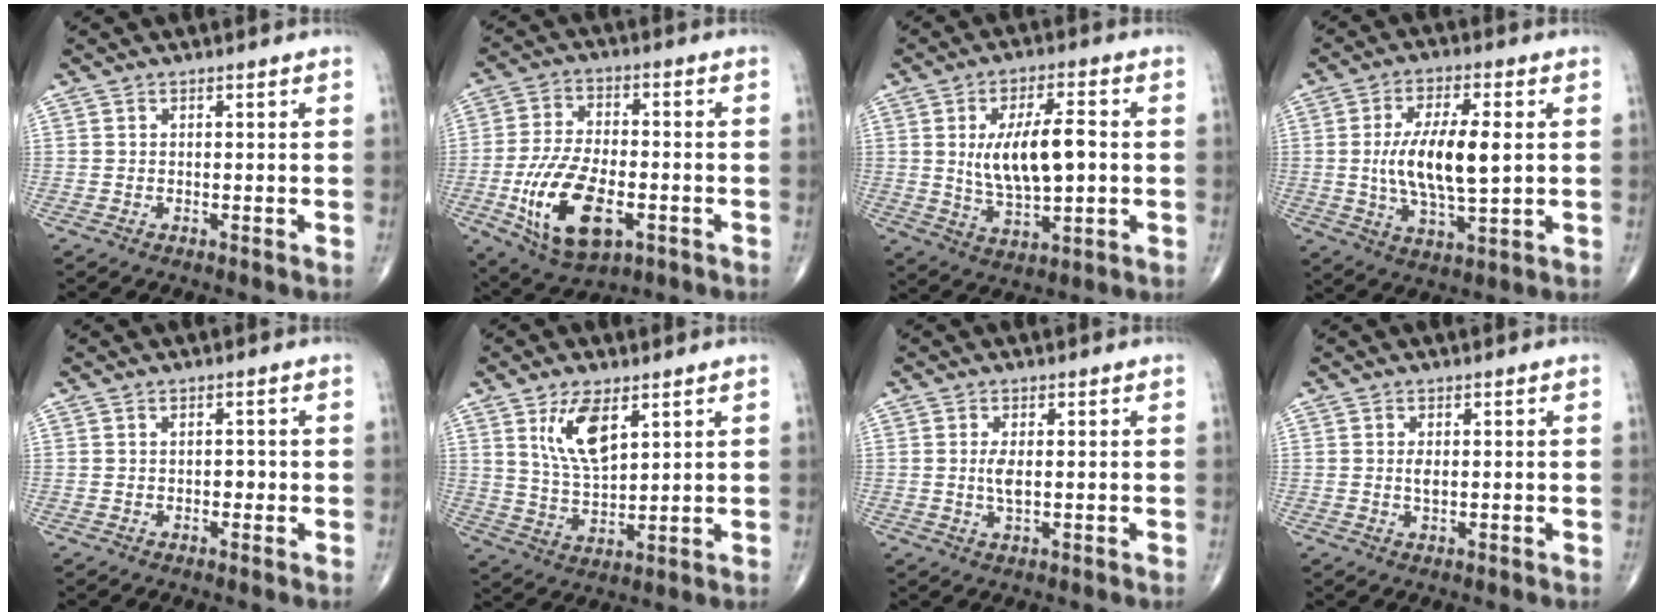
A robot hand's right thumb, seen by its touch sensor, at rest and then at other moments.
{"total": 16.0, "force": [-4.9, 8.2, 12.8], "torque": [-0.237, 0.008, -0.079]}
{"total": 12.8, "force": [0.8, 5.5, 11.6], "torque": [-0.193, 0.001, 0.021]}
{"total": 13.4, "force": [0.9, 5.0, 12.4], "torque": [-0.229, -0.008, 0.019]}
{"total": 1.2, "force": [-0.2, 0.9, 0.8], "torque": [-0.005, 0.003, -0.006]}
{"total": 9.5, "force": [4.4, 4.2, 7.3], "torque": [-0.124, -0.025, 0.092]}
{"total": 2.7, "force": [0.2, 1.0, 2.5], "torque": [-0.054, -0.006, 0.003]}
{"total": 1.6, "force": [0.1, 0.7, 1.4], "torque": [-0.025, -0.002, 0.002]}